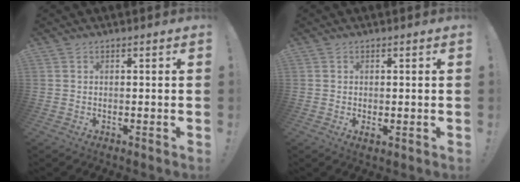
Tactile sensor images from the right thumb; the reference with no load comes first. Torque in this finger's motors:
{"motor_torque": [-0.34, 0.12, -0.32, 0.37, 0.00]}